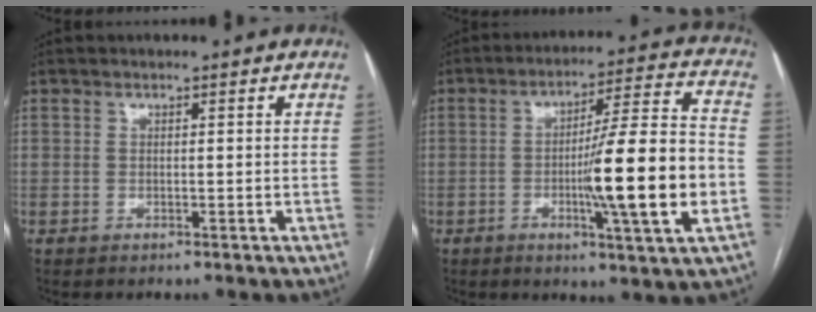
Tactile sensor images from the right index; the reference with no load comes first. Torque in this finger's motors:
{"motor_torque": [2.14, 0.00, 1.05, 0.21]}